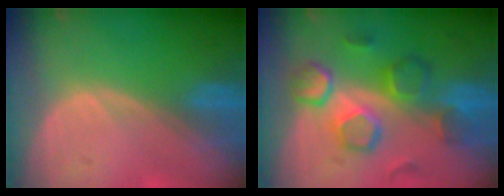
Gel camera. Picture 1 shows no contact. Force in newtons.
{"total": 9.1, "press": 8.8, "slide": 2.0}